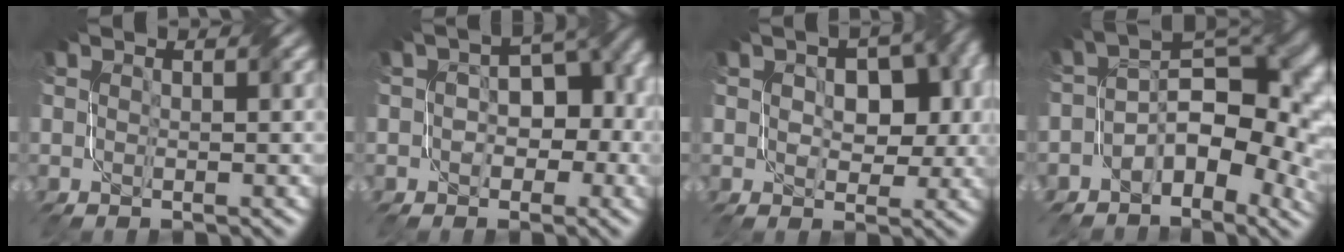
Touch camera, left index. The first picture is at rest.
{"total": 6.2, "force": [-1.2, 3.9, 4.6], "torque": [-0.040, 0.016, -0.018]}
{"total": 6.6, "force": [0.6, 4.2, 5.1], "torque": [-0.070, 0.003, 0.013]}
{"total": 10.5, "force": [-2.8, 6.3, 7.9], "torque": [-0.094, 0.006, -0.049]}